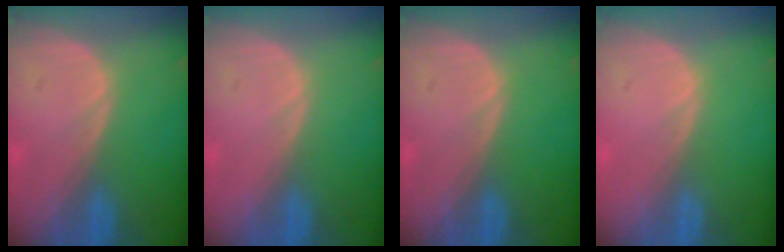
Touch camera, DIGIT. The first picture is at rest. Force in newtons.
{"total": 0.0}
{"total": 0.0}
{"total": 0.0}